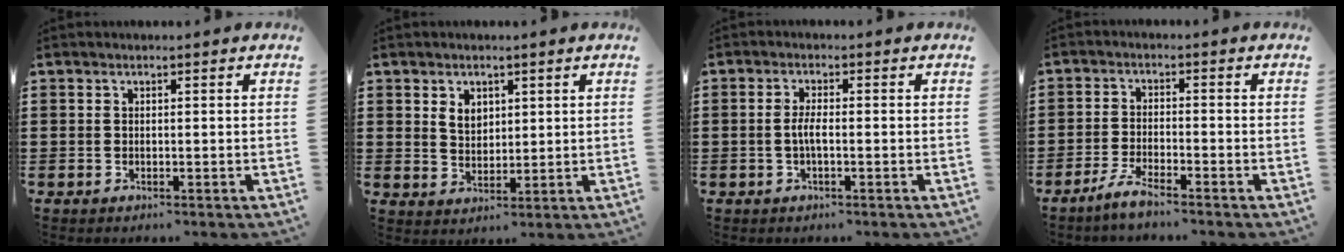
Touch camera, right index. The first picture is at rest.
{"total": 3.2, "force": [1.6, 2.3, 1.6], "torque": [-0.038, 0.009, 0.029]}
{"total": 2.7, "force": [-0.6, 0.5, 2.6], "torque": [-0.061, -0.005, -0.016]}
{"total": 3.4, "force": [-2.8, 0.0, 1.8], "torque": [-0.053, -0.005, -0.060]}